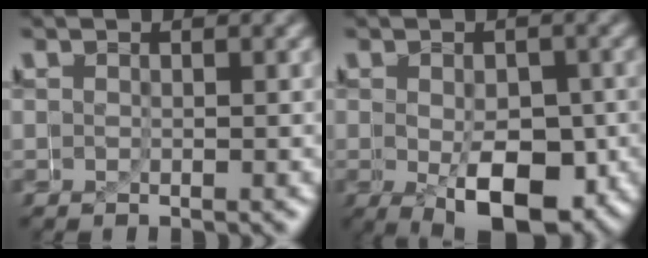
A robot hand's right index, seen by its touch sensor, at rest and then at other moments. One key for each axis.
{"total": 6.1, "fx": -2.7, "fy": 2.5, "fz": 4.8, "tx": -0.068, "ty": -0.030, "tz": -0.029}